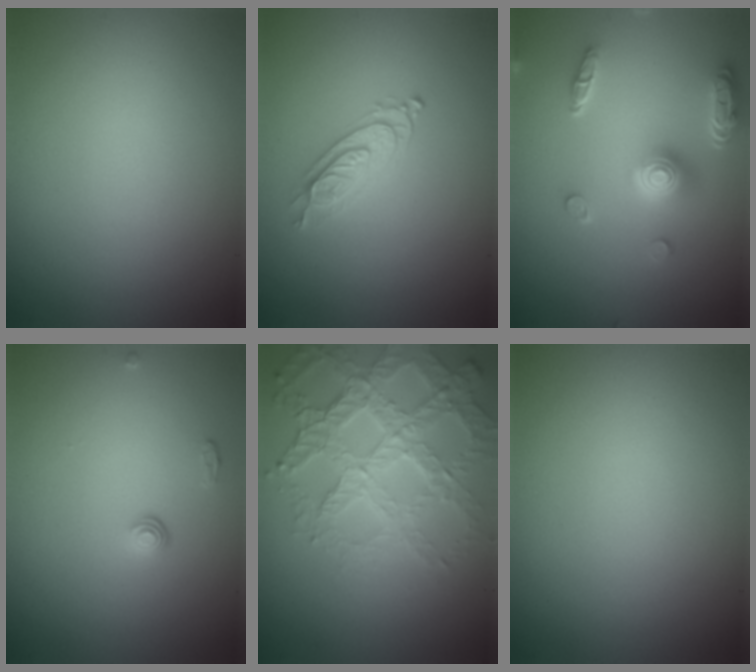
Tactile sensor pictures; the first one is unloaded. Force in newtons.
{"total": 2.3, "press": 2.1, "slide": 0.9}
{"total": 4.8, "press": 4.0, "slide": 2.7}
{"total": 1.0, "press": 0.7, "slide": 0.8}
{"total": 7.4, "press": 5.2, "slide": 5.2}
{"total": 0.0}